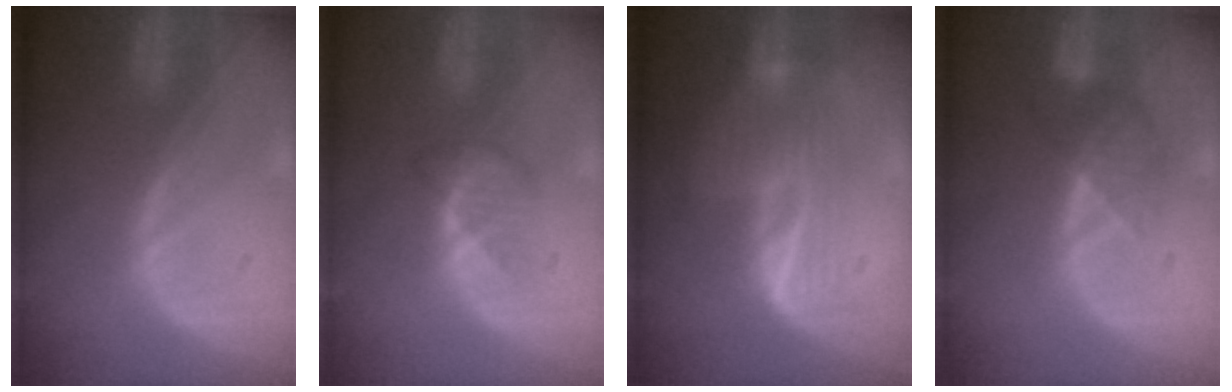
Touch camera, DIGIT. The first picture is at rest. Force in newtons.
{"total": 2.7, "press": 2.6, "slide": 0.5}
{"total": 6.3, "press": 5.5, "slide": 3.1}
{"total": 3.9, "press": 3.7, "slide": 1.4}